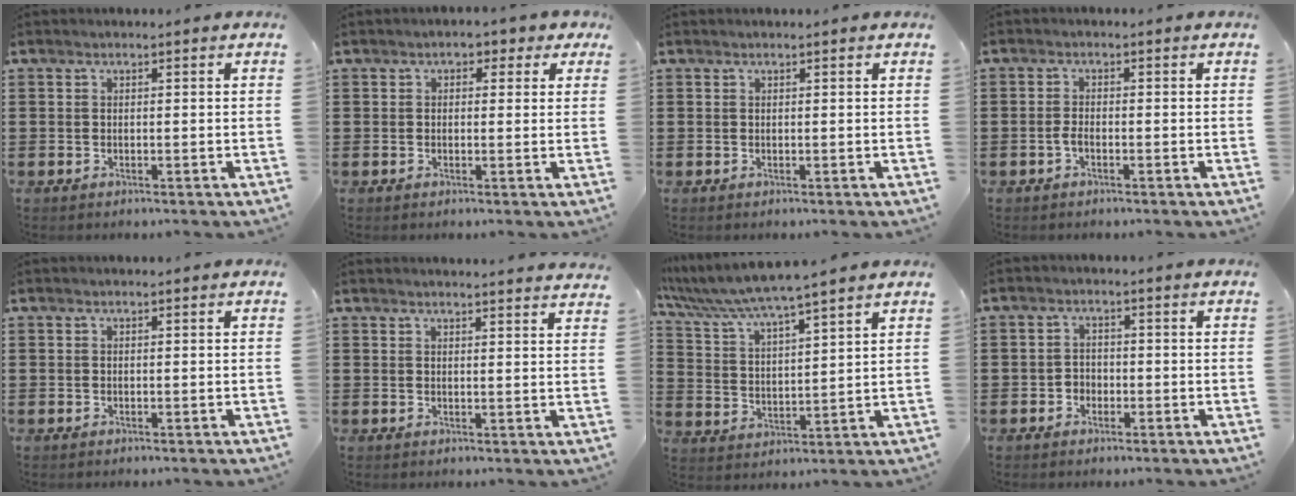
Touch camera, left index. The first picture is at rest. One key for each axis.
{"total": 2.1, "fx": 0.8, "fy": 1.5, "fz": 1.4, "tx": -0.025, "ty": 0.007, "tz": 0.008}
{"total": 0.0}
{"total": 1.5, "fx": -0.8, "fy": 0.5, "fz": 1.2, "tx": -0.032, "ty": -0.002, "tz": -0.016}
{"total": 0.0}
{"total": 2.2, "fx": 2.2, "fy": -0.5, "fz": 0.3, "tx": -0.009, "ty": -0.007, "tz": 0.041}
{"total": 6.1, "fx": 5.4, "fy": -0.4, "fz": 2.7, "tx": -0.075, "ty": -0.033, "tz": 0.089}
{"total": 1.9, "fx": -1.1, "fy": 1.5, "fz": 0.4, "tx": -0.013, "ty": 0.003, "tz": -0.026}